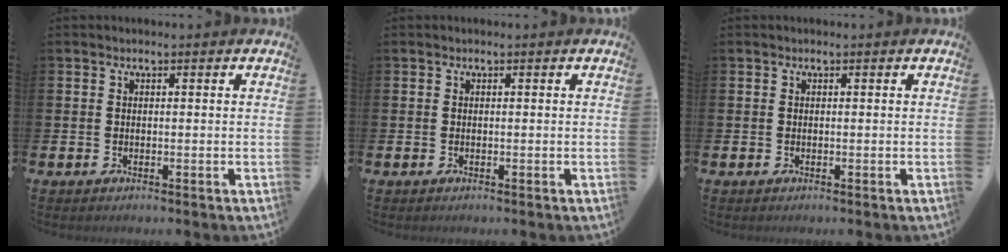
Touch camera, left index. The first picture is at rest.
{"total": 0.0}
{"total": 0.0}